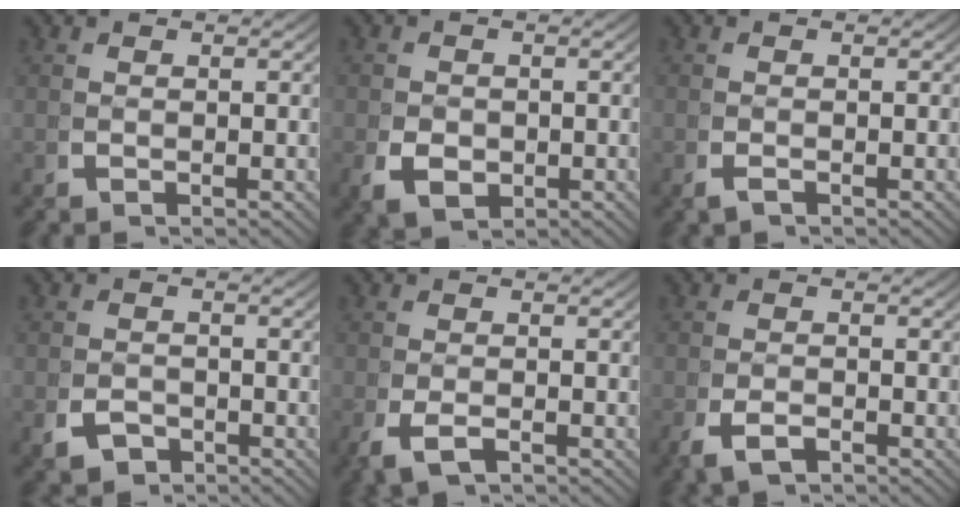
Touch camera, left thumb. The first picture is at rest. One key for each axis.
{"total": 3.5, "fx": -0.9, "fy": 2.6, "fz": 2.0, "tx": -0.042, "ty": -0.019, "tz": -0.007}
{"total": 0.7, "fx": -0.7, "fy": 0.2, "fz": 0.3, "tx": -0.011, "ty": -0.004, "tz": -0.009}
{"total": 2.6, "fx": -1.9, "fy": 1.6, "fz": 0.9, "tx": -0.017, "ty": -0.015, "tz": -0.027}
{"total": 2.2, "fx": -1.3, "fy": 1.1, "fz": 1.4, "tx": -0.041, "ty": -0.011, "tz": -0.017}
{"total": 2.2, "fx": -1.6, "fy": 1.0, "fz": 1.2, "tx": -0.031, "ty": -0.009, "tz": -0.024}